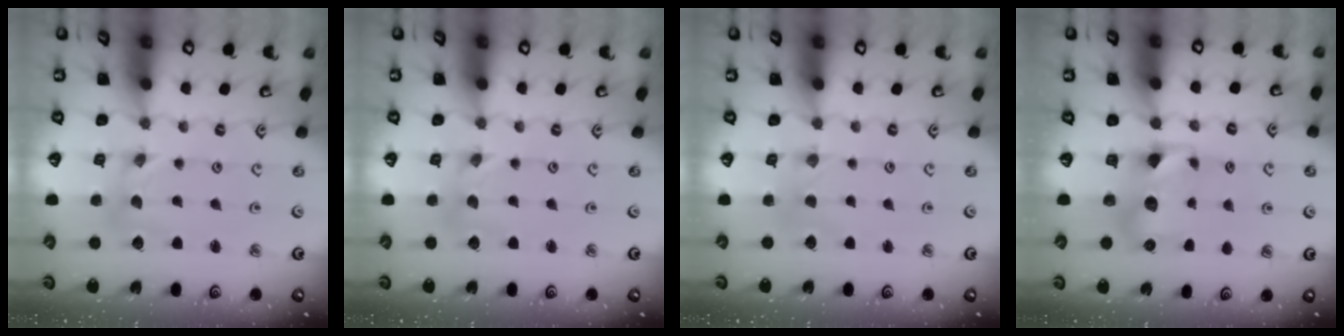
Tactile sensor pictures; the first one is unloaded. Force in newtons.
{"total": 0.0}
{"total": 3.0, "press": 3.0, "slide": 0.3}
{"total": 7.0, "press": 7.0, "slide": 0.6}